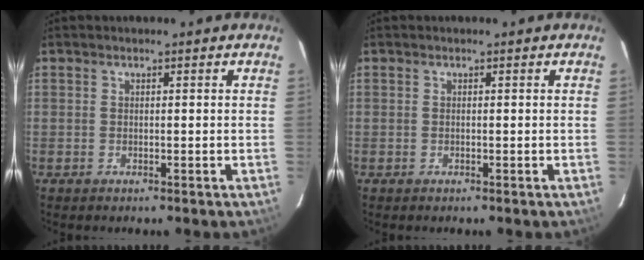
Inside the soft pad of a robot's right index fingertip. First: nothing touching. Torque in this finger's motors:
{"motor_torque": [0.15, 0.03, 0.03, 0.01]}